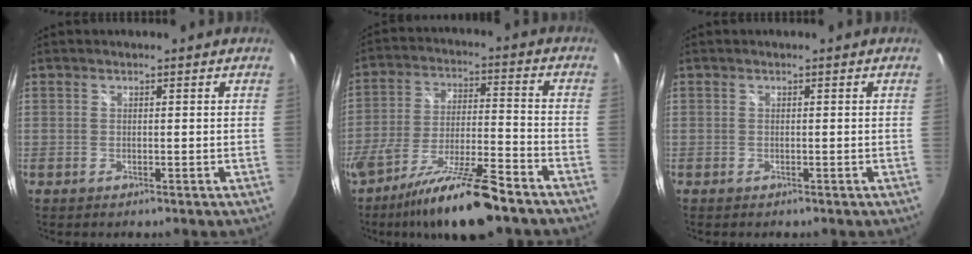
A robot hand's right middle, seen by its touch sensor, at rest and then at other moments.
{"total": 16.4, "force": [-12.1, 2.3, 10.7], "torque": [-0.206, -0.027, -0.206]}
{"total": 0.0}